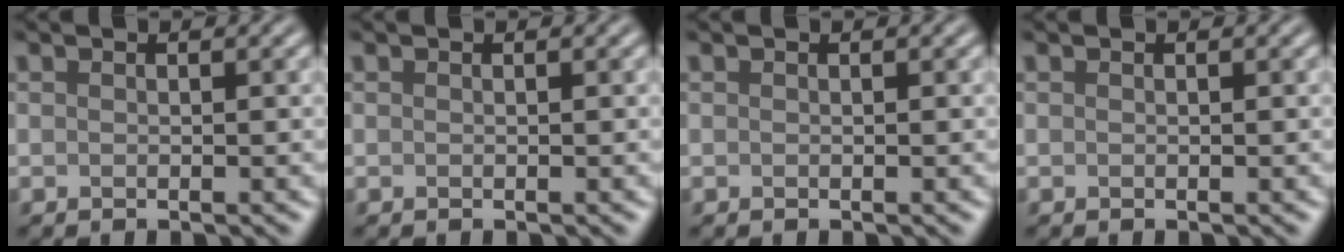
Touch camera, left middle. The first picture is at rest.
{"total": 0.0}
{"total": 0.0}
{"total": 0.0}